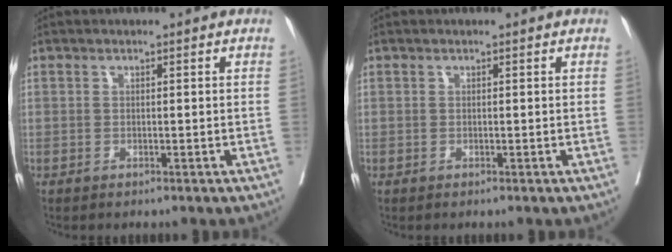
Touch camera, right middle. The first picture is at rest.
{"total": 0.0}